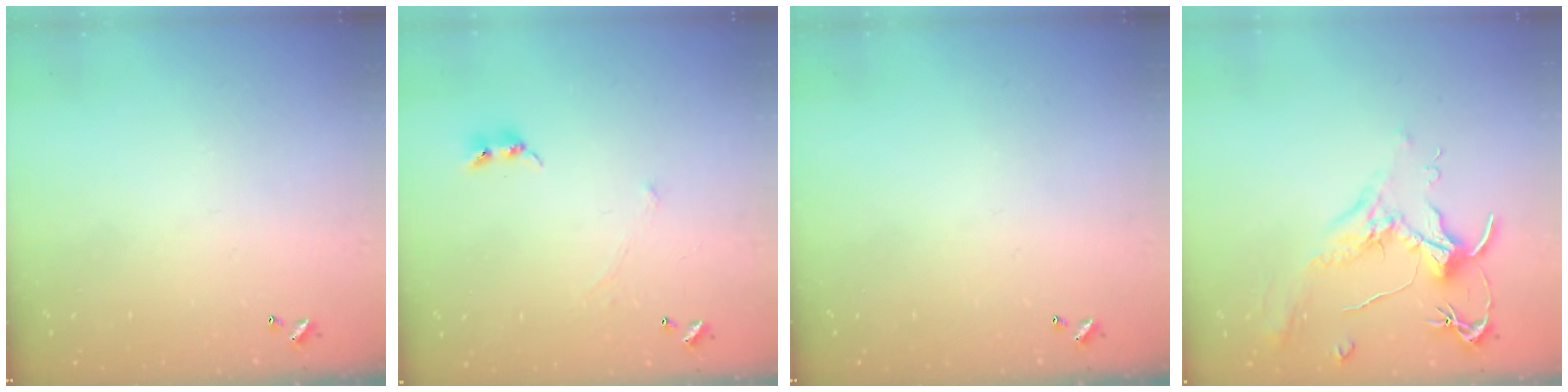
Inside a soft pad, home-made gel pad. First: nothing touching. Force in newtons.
{"total": 1.5, "press": 1.4, "slide": 0.6}
{"total": 0.0}
{"total": 1.8, "press": 1.7, "slide": 0.8}